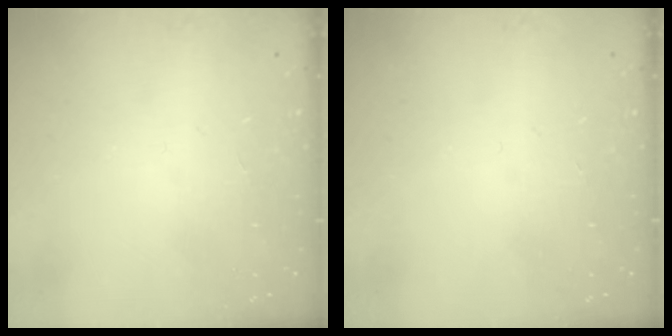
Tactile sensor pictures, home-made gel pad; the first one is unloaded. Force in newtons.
{"total": 0.0}